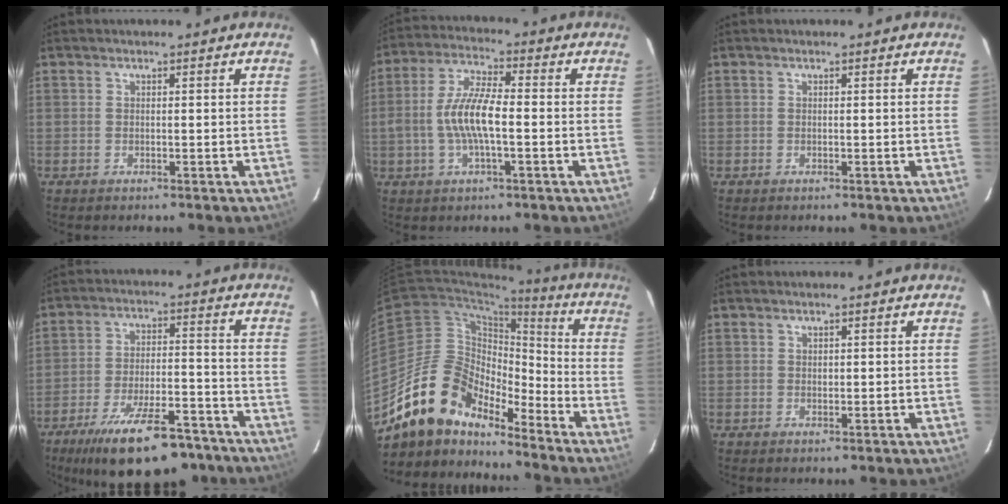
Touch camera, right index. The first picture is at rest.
{"total": 9.5, "force": [-1.6, 2.7, 8.9], "torque": [-0.185, 0.006, -0.032]}
{"total": 0.0}
{"total": 19.9, "force": [-14.5, 6.9, 11.8], "torque": [-0.211, -0.017, -0.210]}
{"total": 16.4, "force": [-13.8, 6.8, 5.8], "torque": [-0.110, 0.020, -0.250]}
{"total": 0.5, "force": [0.3, 0.4, 0.2], "torque": [0.000, 0.003, 0.007]}